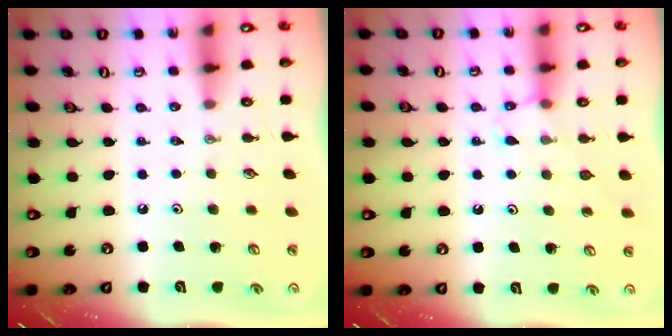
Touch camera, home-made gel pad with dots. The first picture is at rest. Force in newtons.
{"total": 6.0, "press": 6.0, "slide": 0.6}